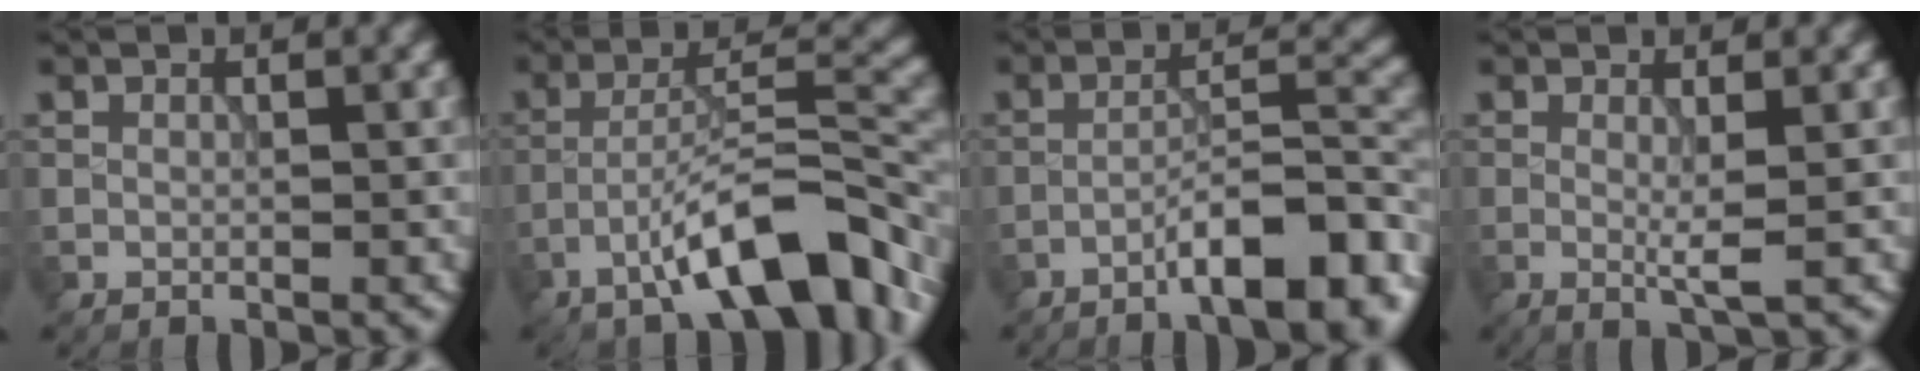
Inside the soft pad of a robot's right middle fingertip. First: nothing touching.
{"total": 10.3, "force": [-6.0, 2.5, 8.0], "torque": [-0.127, 0.015, -0.098]}
{"total": 9.0, "force": [-5.4, 2.2, 6.8], "torque": [-0.096, 0.011, -0.084]}
{"total": 2.0, "force": [-0.1, 0.1, 2.0], "torque": [-0.040, -0.008, -0.003]}